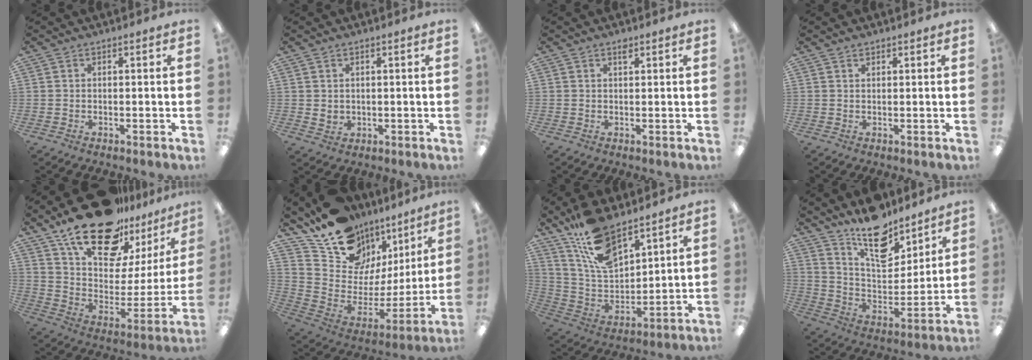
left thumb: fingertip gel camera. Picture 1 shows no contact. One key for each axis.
{"total": 2.1, "fx": 1.1, "fy": 1.7, "fz": 0.5, "tx": -0.005, "ty": -0.002, "tz": 0.018}
{"total": 1.3, "fx": 1.0, "fy": 0.4, "fz": 0.7, "tx": -0.008, "ty": -0.002, "tz": 0.016}
{"total": 0.9, "fx": 0.8, "fy": 0.4, "fz": 0.2, "tx": -0.004, "ty": 0.001, "tz": 0.015}
{"total": 23.9, "fx": 17.2, "fy": 10.9, "fz": 12.5, "tx": -0.201, "ty": -0.105, "tz": 0.302}
{"total": 15.4, "fx": 12.6, "fy": 8.1, "fz": 3.7, "tx": -0.087, "ty": -0.114, "tz": 0.228}
{"total": 15.5, "fx": 11.6, "fy": 6.5, "fz": 8.0, "tx": -0.169, "ty": -0.058, "tz": 0.214}
{"total": 16.1, "fx": 12.7, "fy": 6.9, "fz": 7.2, "tx": -0.119, "ty": -0.084, "tz": 0.225}